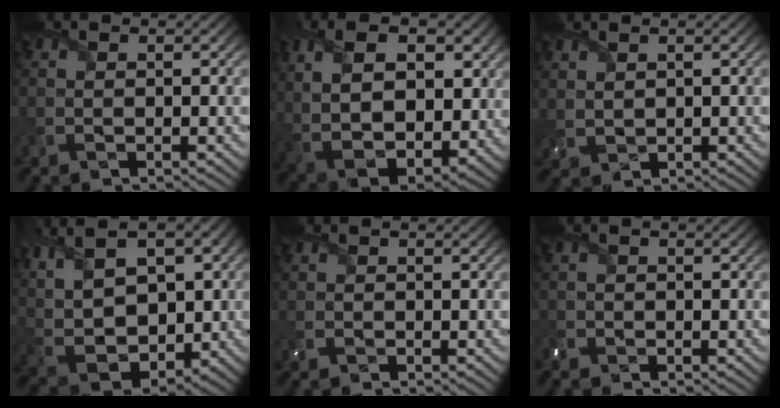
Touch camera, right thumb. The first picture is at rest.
{"total": 15.5, "force": [2.7, 10.0, 11.5], "torque": [-0.223, -0.004, 0.063]}
{"total": 1.8, "force": [1.2, 1.0, 0.9], "torque": [-0.029, 0.001, 0.030]}
{"total": 14.1, "force": [3.4, 8.7, 10.6], "torque": [-0.223, 0.016, 0.073]}
{"total": 1.1, "force": [-0.7, 0.7, 0.4], "torque": [-0.009, -0.002, -0.016]}
{"total": 1.7, "force": [-1.3, 1.1, 0.1], "torque": [-0.004, -0.005, -0.030]}